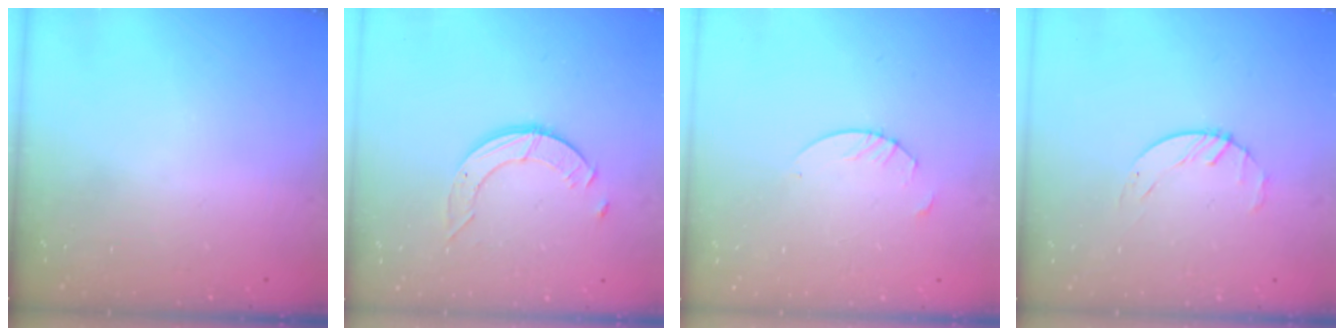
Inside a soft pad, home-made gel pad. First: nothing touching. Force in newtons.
{"total": 3.6, "press": 3.5, "slide": 0.3}
{"total": 2.7, "press": 2.7, "slide": 0.2}
{"total": 1.6, "press": 1.6, "slide": 0.3}